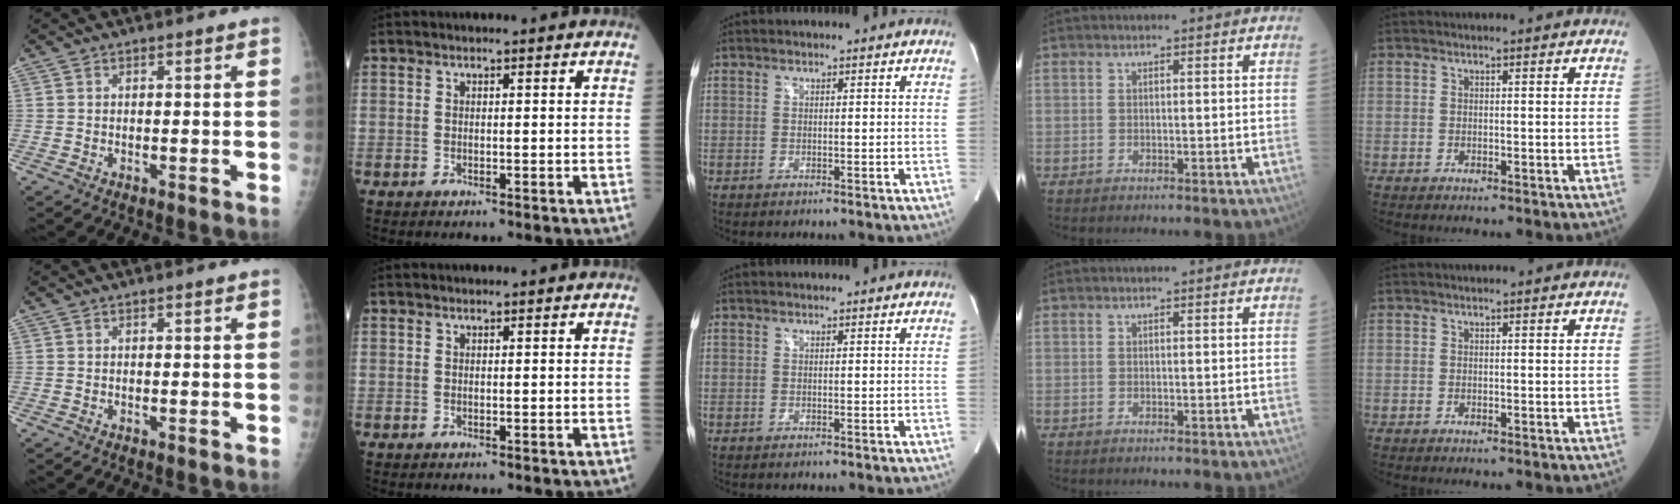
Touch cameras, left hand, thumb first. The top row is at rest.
{}